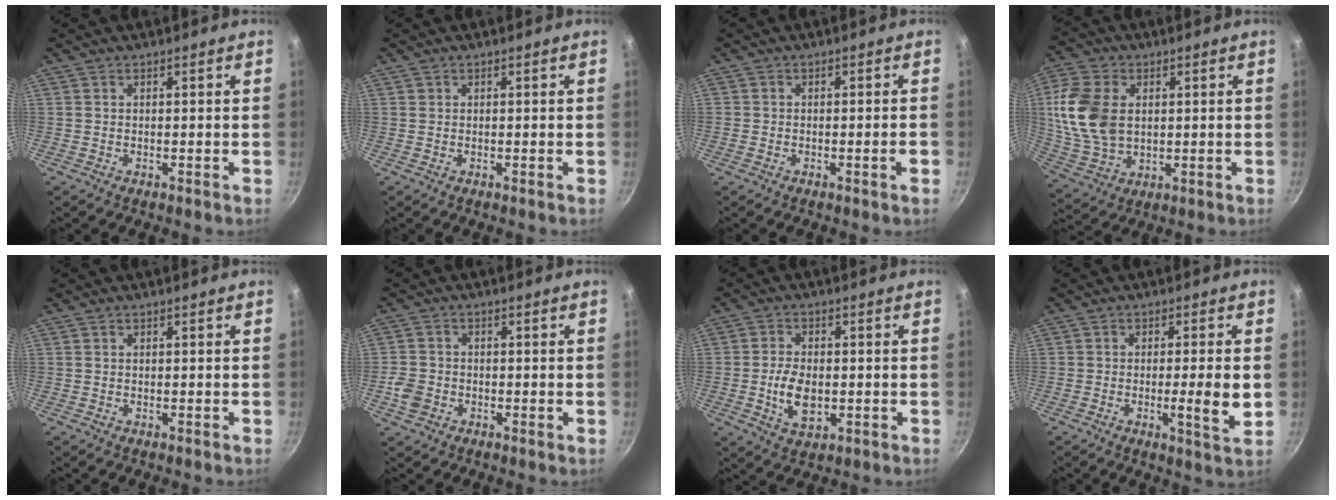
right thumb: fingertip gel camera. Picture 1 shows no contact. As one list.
[{"total": 0.0}, {"total": 2.0, "force": [-0.9, 0.4, 1.7], "torque": [-0.024, 0.012, -0.015]}, {"total": 14.8, "force": [2.1, 10.3, 10.5], "torque": [-0.197, -0.006, 0.047]}, {"total": 0.0}, {"total": 4.3, "force": [-1.5, 3.5, 2.0], "torque": [-0.038, 0.016, -0.031]}, {"total": 7.6, "force": [-0.9, 4.6, 6.0], "torque": [-0.106, 0.000, -0.015]}, {"total": 6.5, "force": [-0.7, 0.7, 6.4], "torque": [-0.099, -0.002, -0.012]}]